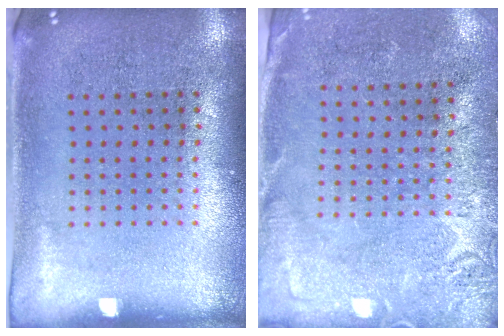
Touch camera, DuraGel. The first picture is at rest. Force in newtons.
{"total": 2.7, "press": 2.4, "slide": 1.1}